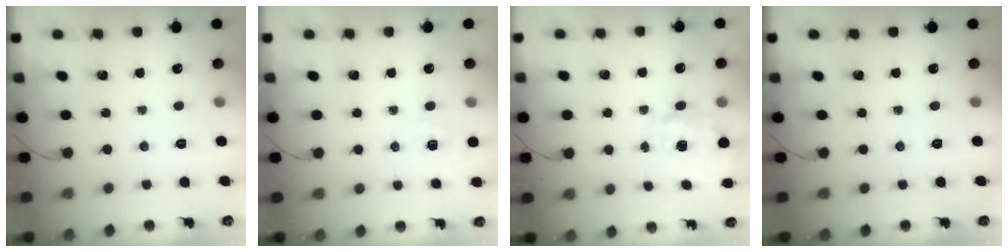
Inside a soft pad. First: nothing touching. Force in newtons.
{"total": 1.6, "press": 0.1, "slide": 1.6}
{"total": 2.3, "press": 2.2, "slide": 0.6}
{"total": 0.0}